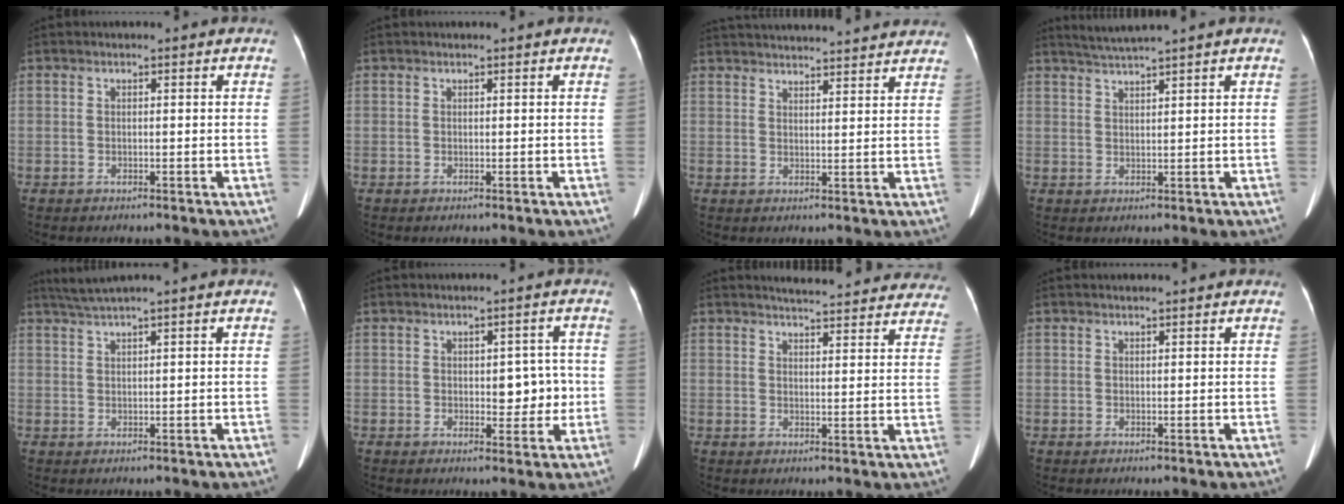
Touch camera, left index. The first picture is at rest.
{"total": 0.0}
{"total": 19.7, "force": [18.6, 2.1, 6.1], "torque": [-0.104, 0.026, 0.247]}
{"total": 3.5, "force": [3.0, -1.3, 1.1], "torque": [-0.025, 0.007, 0.063]}
{"total": 2.8, "force": [2.2, -1.1, 1.3], "torque": [-0.036, 0.007, 0.052]}
{"total": 3.9, "force": [-0.2, 2.4, 3.1], "torque": [-0.035, 0.007, 0.002]}
{"total": 20.1, "force": [19.0, 3.5, 5.4], "torque": [-0.067, -0.040, 0.210]}
{"total": 1.4, "force": [1.3, 0.0, 0.4], "torque": [-0.010, 0.014, 0.021]}